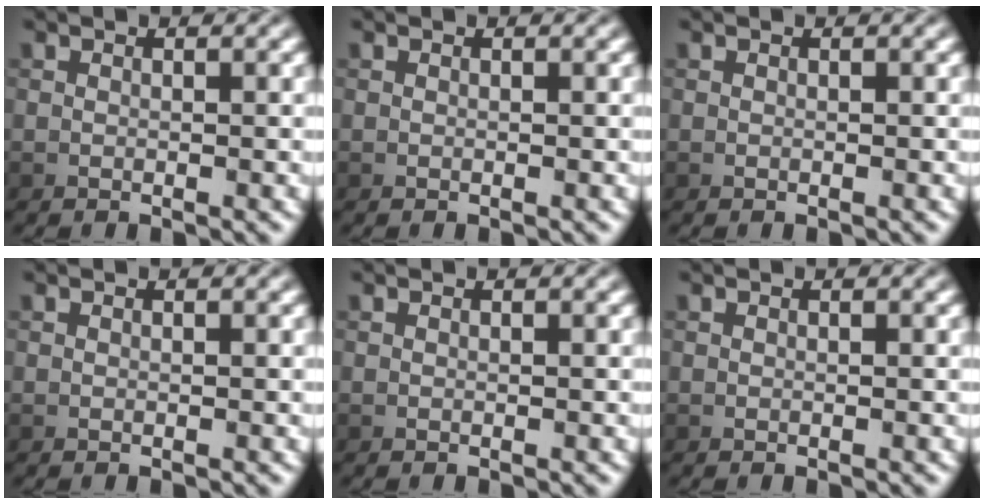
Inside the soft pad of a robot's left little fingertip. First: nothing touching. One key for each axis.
{"total": 0.0}
{"total": 0.0}
{"total": 0.0}
{"total": 0.0}
{"total": 0.0}